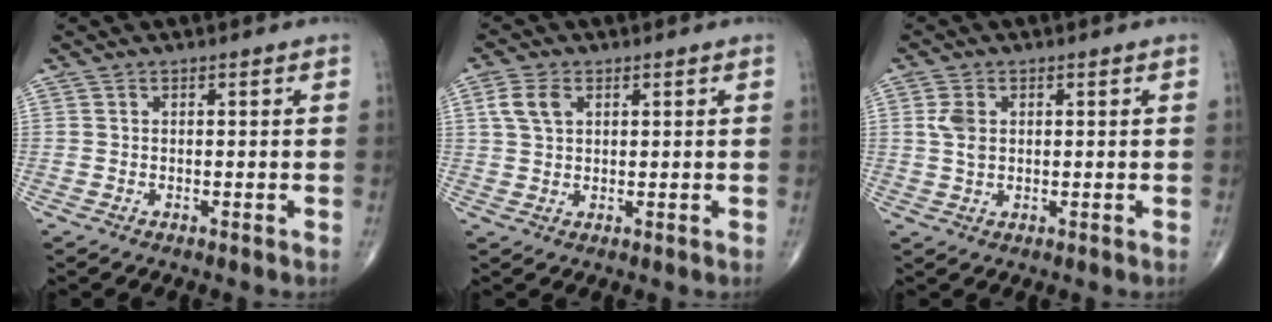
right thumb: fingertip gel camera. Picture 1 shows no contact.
{"total": 4.7, "force": [1.7, 3.0, 3.2], "torque": [-0.065, 0.005, 0.034]}
{"total": 3.6, "force": [0.8, 2.4, 2.6], "torque": [-0.053, 0.000, 0.017]}